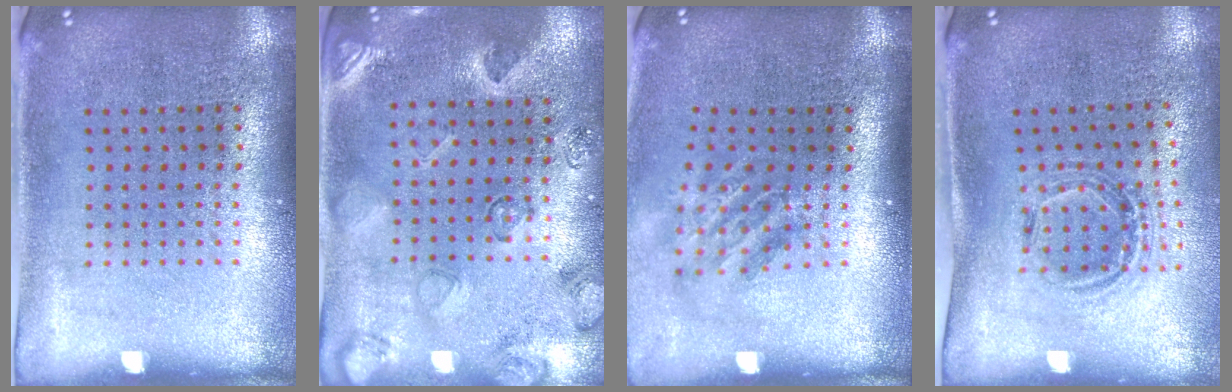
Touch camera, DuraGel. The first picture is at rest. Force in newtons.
{"total": 2.3, "press": 1.9, "slide": 1.3}
{"total": 1.8, "press": 1.3, "slide": 1.3}
{"total": 1.0, "press": 1.0, "slide": 0.1}